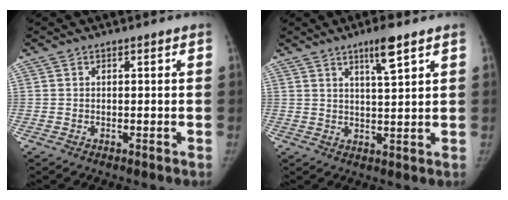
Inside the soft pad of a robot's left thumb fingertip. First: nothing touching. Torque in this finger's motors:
{"motor_torque": [0.51, -0.39, 0.82, -0.54, 0.15]}